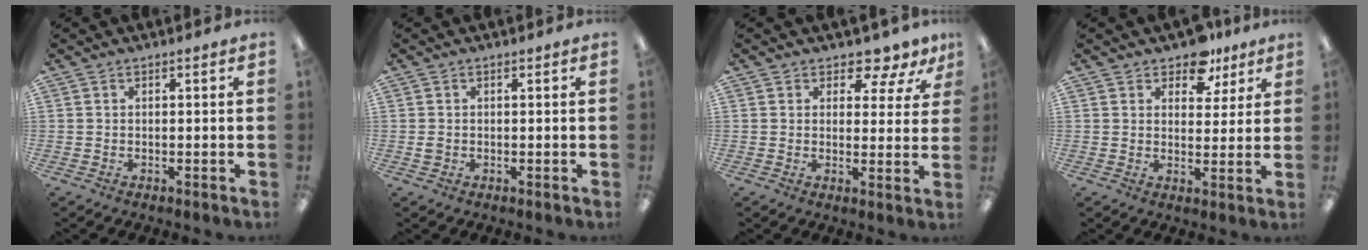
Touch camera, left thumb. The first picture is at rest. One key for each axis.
{"total": 1.2, "fx": 0.0, "fy": 1.1, "fz": 0.6, "tx": -0.012, "ty": 0.005, "tz": -0.001}
{"total": 5.9, "fx": 4.7, "fy": 2.8, "fz": 2.3, "tx": -0.024, "ty": -0.033, "tz": 0.080}
{"total": 8.0, "fx": 6.1, "fy": 4.4, "fz": 2.7, "tx": -0.029, "ty": -0.035, "tz": 0.108}